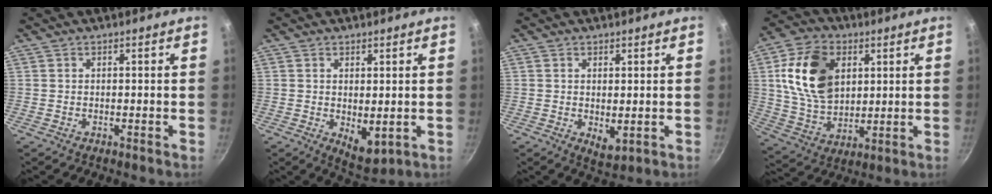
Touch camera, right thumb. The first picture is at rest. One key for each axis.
{"total": 5.7, "fx": 0.1, "fy": 2.9, "fz": 4.9, "tx": -0.063, "ty": -0.019, "tz": 0.010}
{"total": 3.6, "fx": 0.3, "fy": 1.8, "fz": 3.0, "tx": -0.046, "ty": -0.013, "tz": 0.009}
{"total": 16.9, "fx": 4.3, "fy": 11.6, "fz": 11.5, "tx": -0.190, "ty": -0.008, "tz": 0.083}